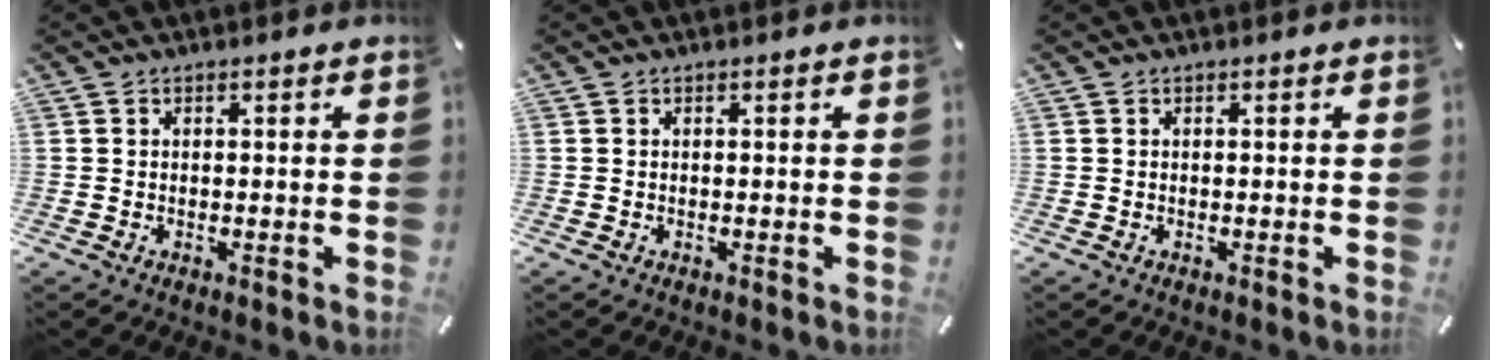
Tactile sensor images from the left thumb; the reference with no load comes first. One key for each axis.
{"total": 0.0}
{"total": 0.0}